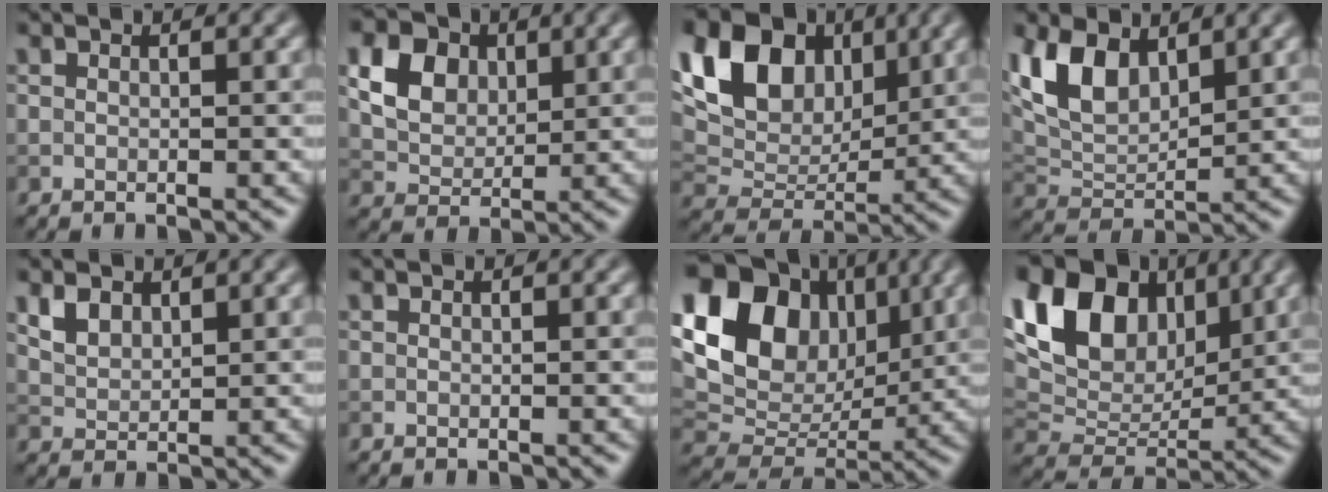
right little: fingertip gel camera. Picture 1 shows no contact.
{"total": 9.0, "force": [3.8, 6.7, 4.7], "torque": [-0.106, 0.024, 0.064]}
{"total": 11.9, "force": [4.3, 7.8, 7.8], "torque": [-0.163, 0.013, 0.071]}
{"total": 7.1, "force": [3.6, 3.9, 4.8], "torque": [-0.101, 0.002, 0.067]}
{"total": 2.6, "force": [1.6, 1.6, 1.3], "torque": [-0.034, -0.002, 0.034]}
{"total": 0.0}
{"total": 15.4, "force": [4.7, 11.0, 9.7], "torque": [-0.183, 0.030, 0.090]}
{"total": 13.2, "force": [4.9, 8.6, 8.7], "torque": [-0.176, 0.022, 0.084]}